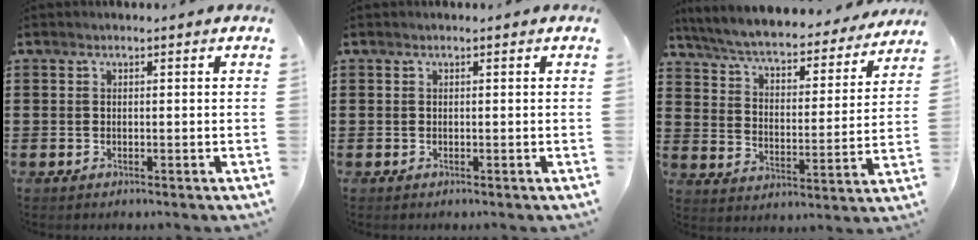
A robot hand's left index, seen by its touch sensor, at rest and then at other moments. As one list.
[{"total": 0.0}, {"total": 5.6, "force": [5.2, 0.3, 2.0], "torque": [-0.064, -0.041, 0.084]}]